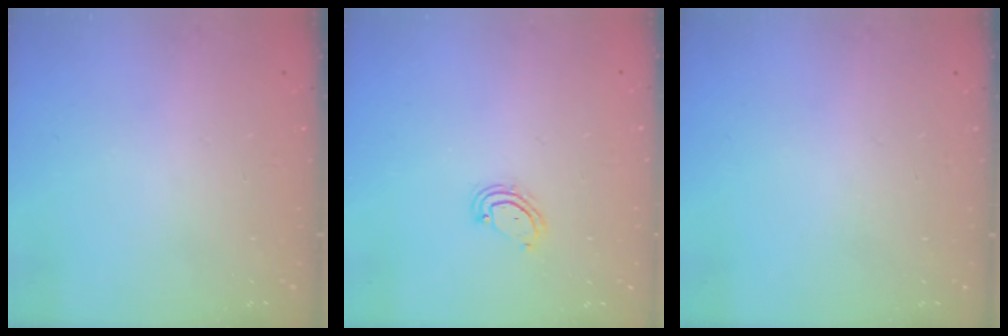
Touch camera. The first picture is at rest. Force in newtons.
{"total": 3.9, "press": 3.9, "slide": 0.3}
{"total": 0.0}